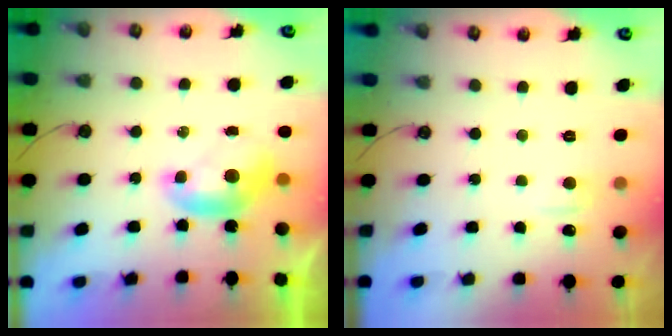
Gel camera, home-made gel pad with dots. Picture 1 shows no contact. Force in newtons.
{"total": 0.9, "press": 0.7, "slide": 0.7}